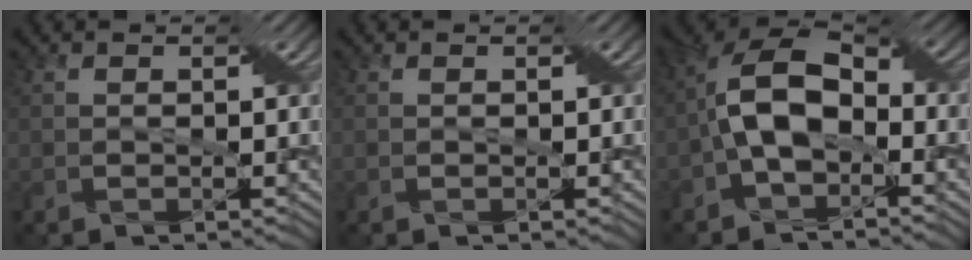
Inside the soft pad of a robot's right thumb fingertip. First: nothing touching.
{"total": 0.0}
{"total": 9.7, "force": [-1.9, 5.8, 7.4], "torque": [-0.156, 0.013, -0.052]}